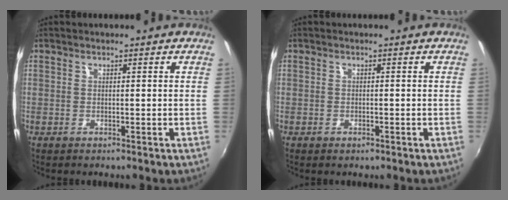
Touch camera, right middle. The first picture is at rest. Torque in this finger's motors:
{"motor_torque": [-0.27, 0.11, -0.03, -0.01]}